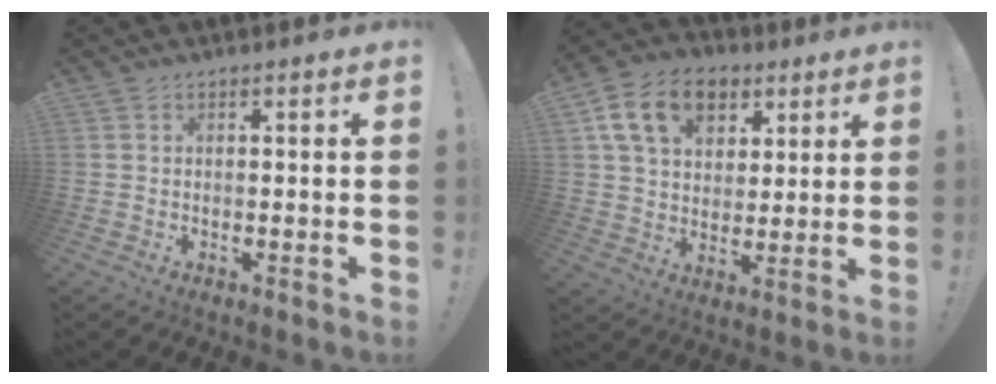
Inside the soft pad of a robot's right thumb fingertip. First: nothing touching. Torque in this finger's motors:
{"motor_torque": [-0.05, 0.63, 0.39, -0.06, 0.20]}